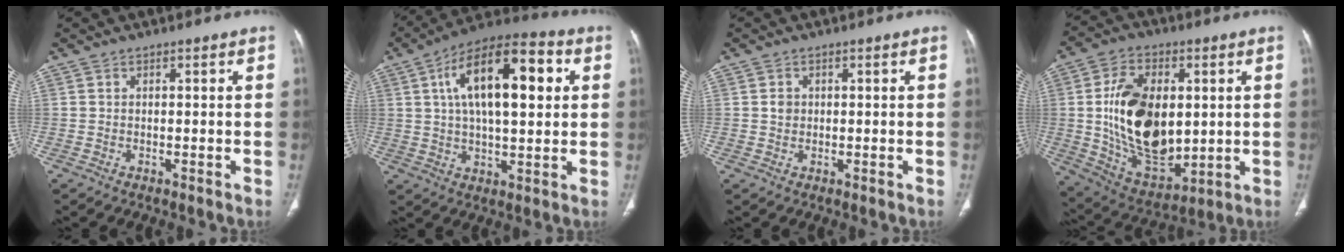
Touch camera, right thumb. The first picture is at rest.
{"total": 19.5, "force": [5.0, 8.4, 16.8], "torque": [-0.256, 0.013, 0.072]}
{"total": 1.4, "force": [0.2, 1.3, 0.7], "torque": [-0.008, 0.001, 0.005]}
{"total": 21.0, "force": [1.7, 12.7, 16.6], "torque": [-0.267, -0.016, 0.049]}